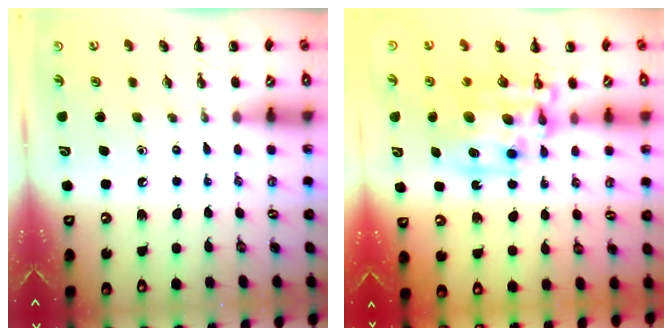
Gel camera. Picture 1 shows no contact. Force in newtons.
{"total": 13.5, "press": 13.1, "slide": 3.3}